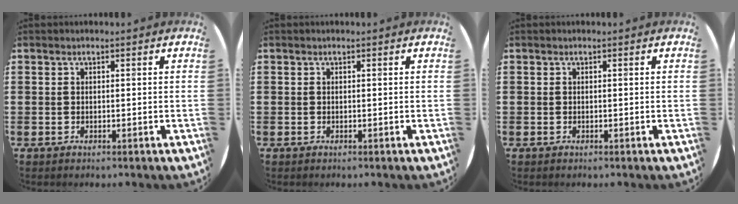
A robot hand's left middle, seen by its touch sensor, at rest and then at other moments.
{"total": 0.0}
{"total": 0.0}